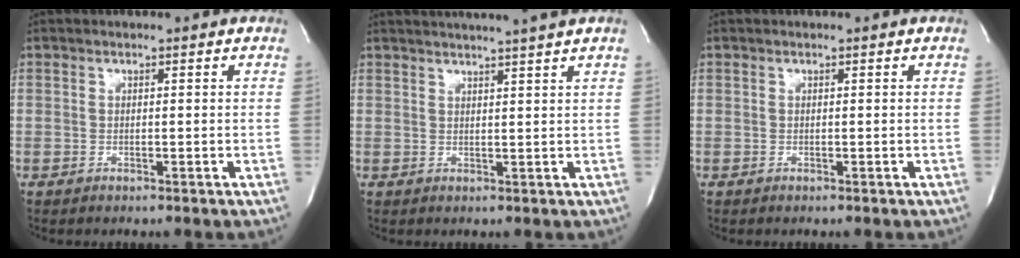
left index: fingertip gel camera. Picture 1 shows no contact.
{"total": 8.3, "force": [7.3, -1.6, 3.5], "torque": [-0.048, 0.004, 0.087]}
{"total": 0.0}